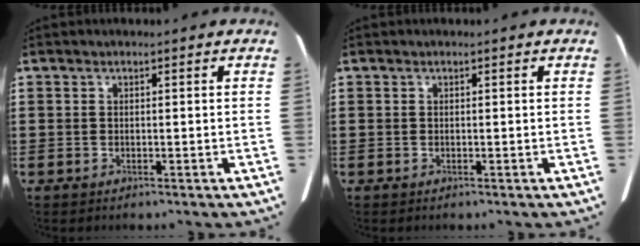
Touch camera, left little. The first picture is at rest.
{"total": 0.0}